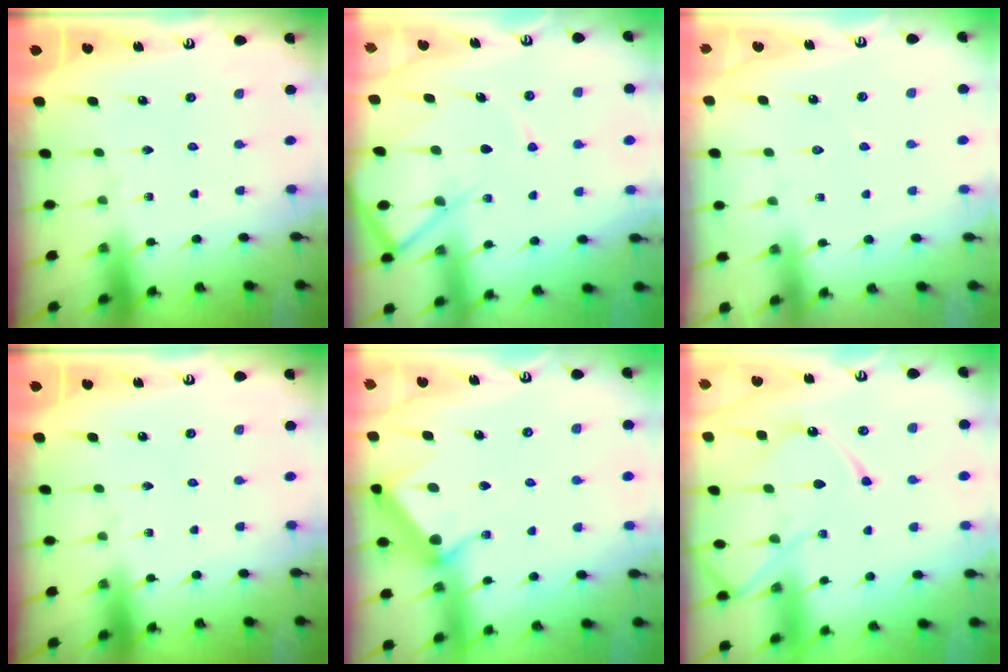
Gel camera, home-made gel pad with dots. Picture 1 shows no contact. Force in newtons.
{"total": 9.3, "press": 9.3, "slide": 1.1}
{"total": 5.4, "press": 5.4, "slide": 0.6}
{"total": 0.0}
{"total": 9.3, "press": 9.3, "slide": 0.4}
{"total": 14.0, "press": 14.0, "slide": 0.6}